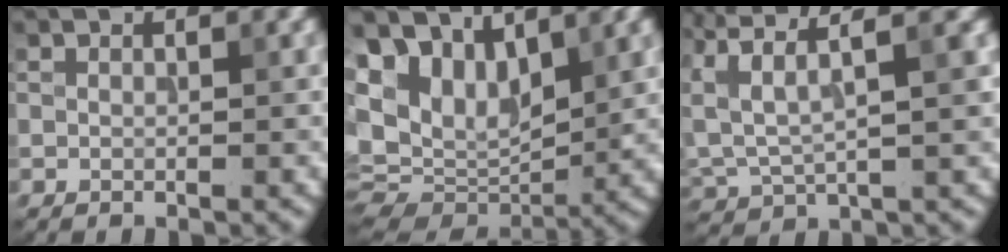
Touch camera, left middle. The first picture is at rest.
{"total": 11.1, "force": [5.7, 6.2, 7.2], "torque": [-0.161, 0.014, 0.107]}
{"total": 6.9, "force": [3.8, 2.0, 5.4], "torque": [-0.130, 0.014, 0.070]}